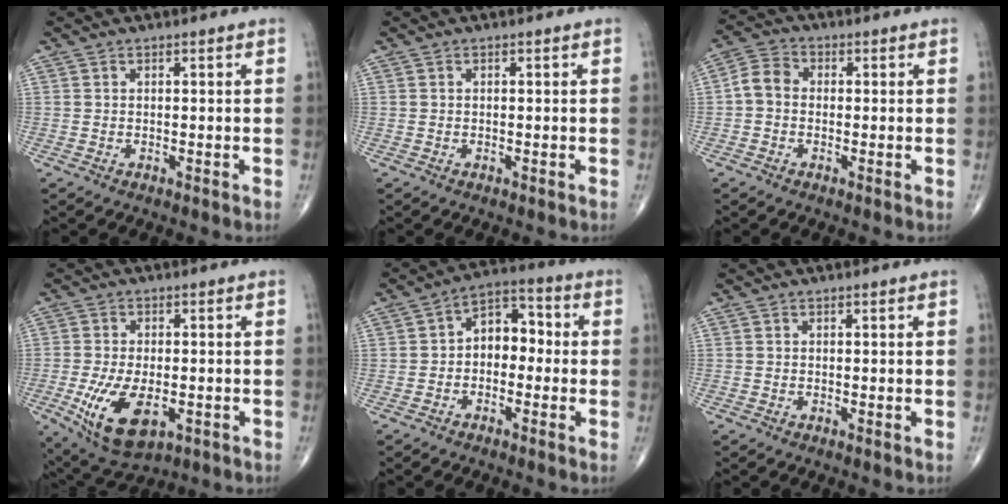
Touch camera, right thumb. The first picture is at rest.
{"total": 0.0}
{"total": 4.8, "force": [-0.4, 3.8, 2.9], "torque": [-0.045, 0.015, -0.022]}
{"total": 12.0, "force": [-3.6, 6.2, 9.7], "torque": [-0.175, -0.006, -0.048]}
{"total": 7.9, "force": [-0.6, 5.4, 5.7], "torque": [-0.058, 0.036, -0.026]}
{"total": 0.0}